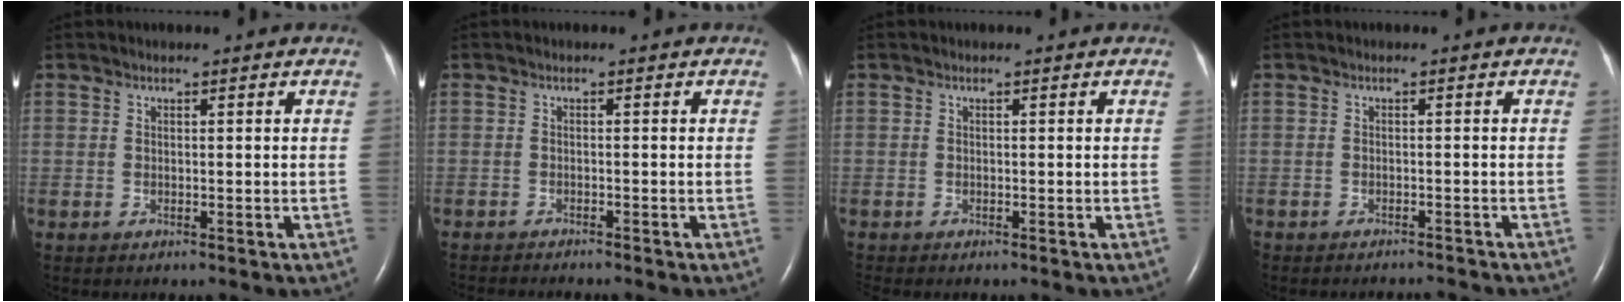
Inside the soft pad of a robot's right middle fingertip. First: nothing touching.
{"total": 5.1, "force": [-4.7, 0.0, 1.9], "torque": [-0.020, -0.010, -0.067]}
{"total": 0.5, "force": [-0.5, -0.1, 0.1], "torque": [-0.004, -0.001, -0.012]}
{"total": 2.8, "force": [-2.8, 0.1, 0.0], "torque": [0.003, -0.009, -0.040]}